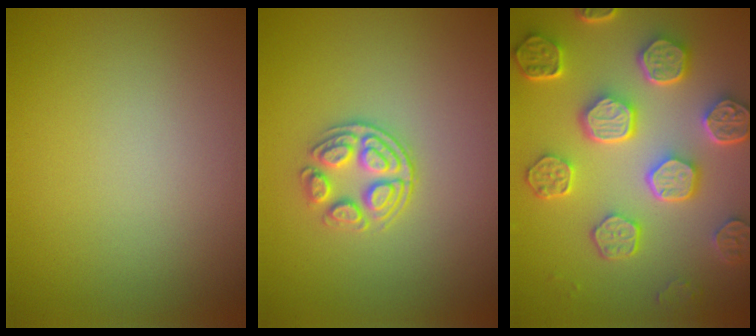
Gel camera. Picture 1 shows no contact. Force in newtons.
{"total": 3.0, "press": 2.6, "slide": 1.5}
{"total": 8.1, "press": 6.1, "slide": 5.3}